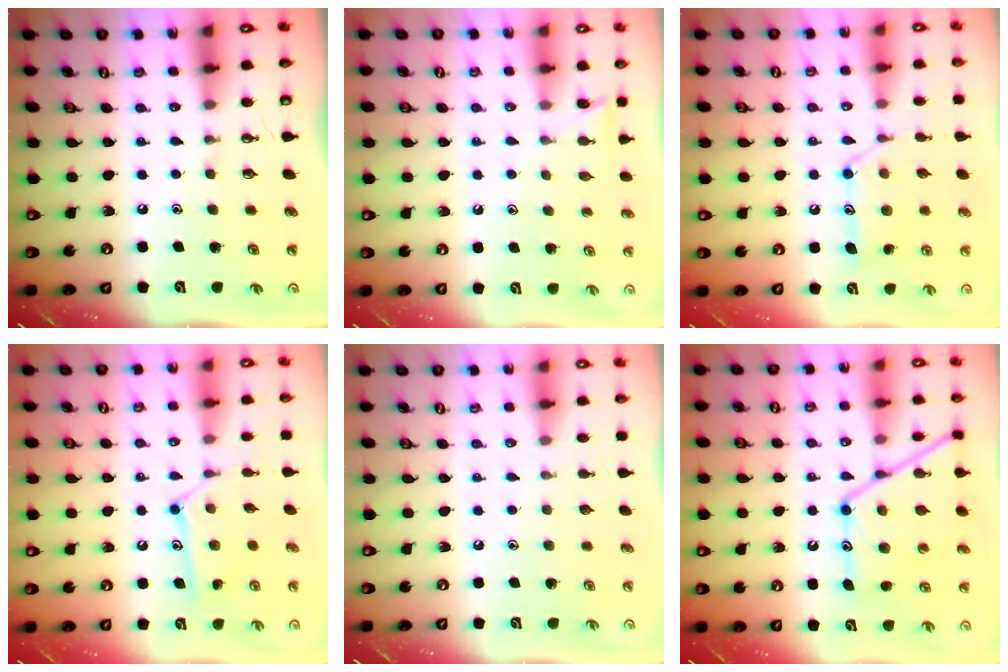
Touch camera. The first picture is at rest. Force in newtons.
{"total": 6.8, "press": 6.8, "slide": 0.6}
{"total": 14.0, "press": 14.0, "slide": 1.0}
{"total": 12.4, "press": 12.4, "slide": 0.0}
{"total": 0.0}
{"total": 16.1, "press": 16.0, "slide": 1.4}